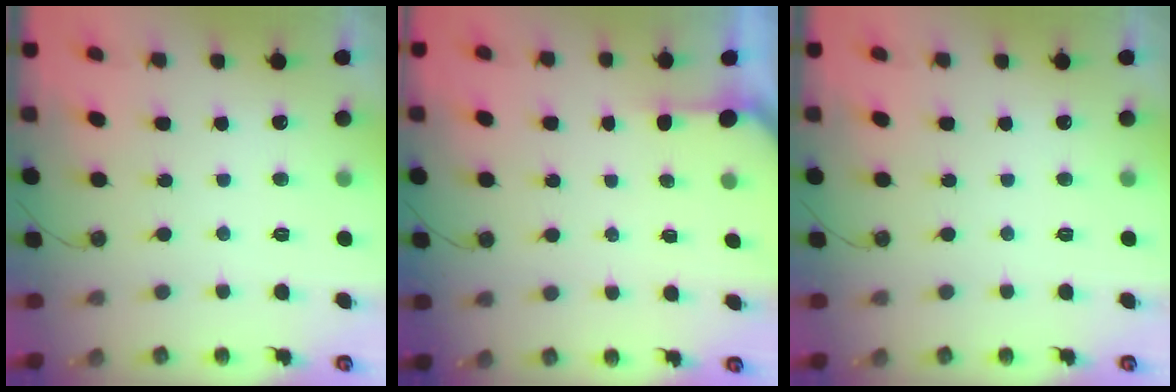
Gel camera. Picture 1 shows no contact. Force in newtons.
{"total": 1.2, "press": 1.2, "slide": 0.1}
{"total": 0.0}